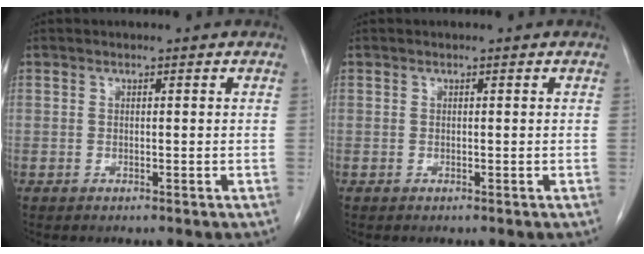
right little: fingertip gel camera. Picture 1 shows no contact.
{"total": 0.0}